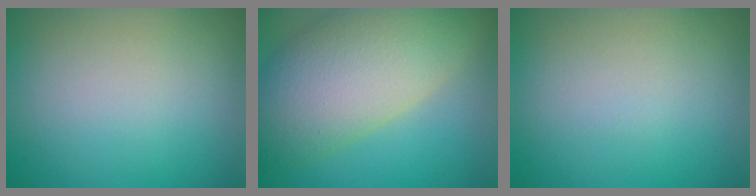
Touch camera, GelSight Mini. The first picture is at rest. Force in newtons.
{"total": 11.5, "press": 11.4, "slide": 1.0}
{"total": 0.0}